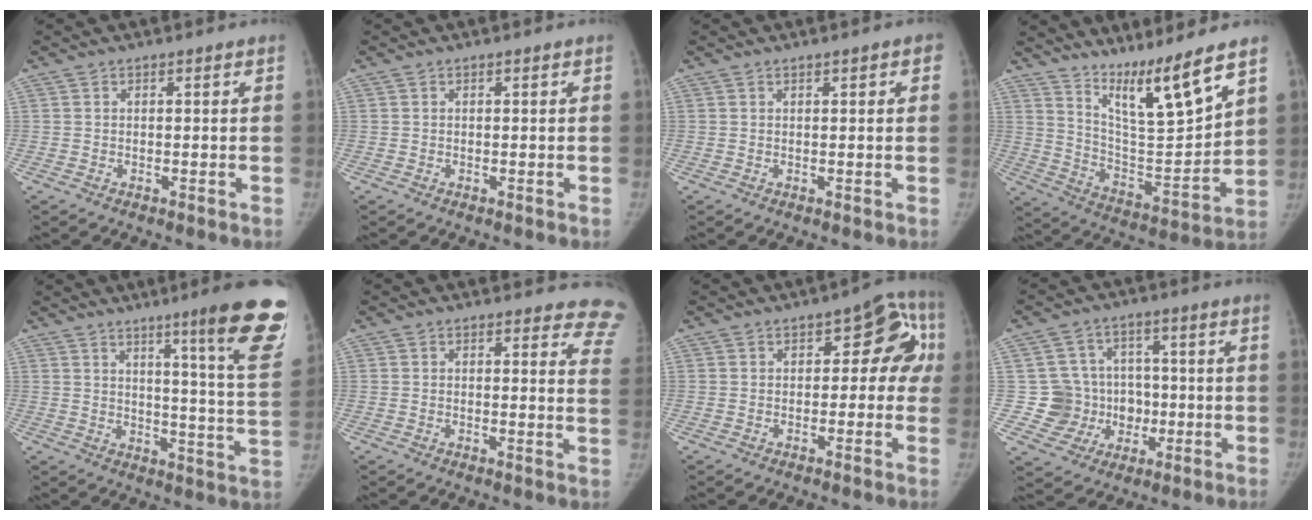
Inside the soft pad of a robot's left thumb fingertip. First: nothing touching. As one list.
[{"total": 0.0}, {"total": 1.5, "force": [0.5, 0.8, 1.1], "torque": [-0.004, 0.001, 0.005]}, {"total": 13.9, "force": [10.3, 1.0, 9.3], "torque": [-0.138, -0.082, 0.195]}, {"total": 18.2, "force": [10.9, 1.3, 14.6], "torque": [-0.162, -0.065, 0.139]}, {"total": 9.2, "force": [8.6, 3.3, 1.1], "torque": [0.045, -0.060, 0.051]}, {"total": 8.9, "force": [0.5, 5.7, 6.9], "torque": [-0.021, 0.029, -0.008]}, {"total": 10.5, "force": [-1.1, 10.2, 2.1], "torque": [0.021, 0.024, -0.008]}]